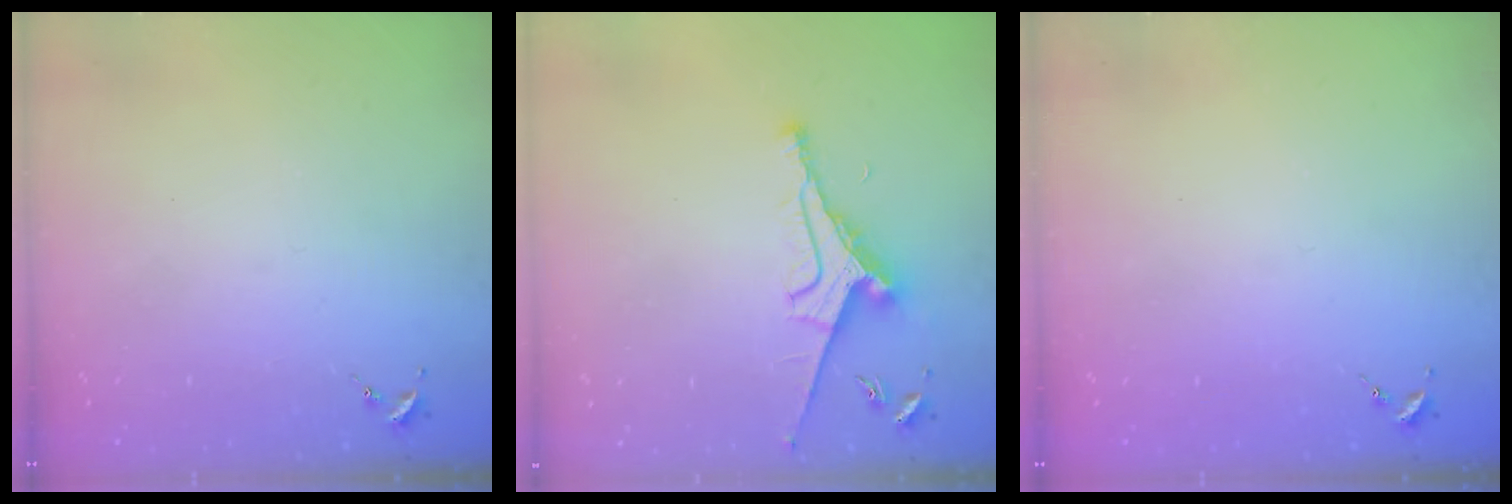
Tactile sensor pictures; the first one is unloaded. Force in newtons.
{"total": 9.5, "press": 9.4, "slide": 1.2}
{"total": 0.7, "press": 0.7, "slide": 0.0}